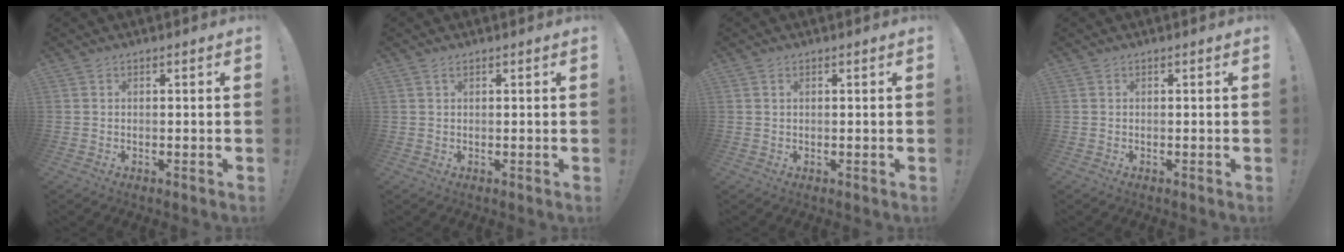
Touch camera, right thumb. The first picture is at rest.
{"total": 1.0, "force": [0.6, 0.3, 0.7], "torque": [-0.007, -0.003, 0.010]}
{"total": 0.5, "force": [0.2, 0.2, 0.4], "torque": [-0.007, 0.000, 0.004]}
{"total": 0.0}